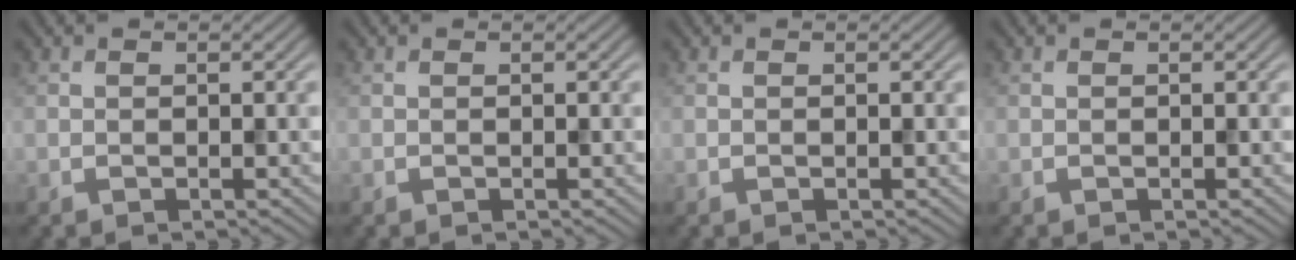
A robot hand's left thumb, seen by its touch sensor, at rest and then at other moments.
{"total": 0.0}
{"total": 0.0}
{"total": 0.0}